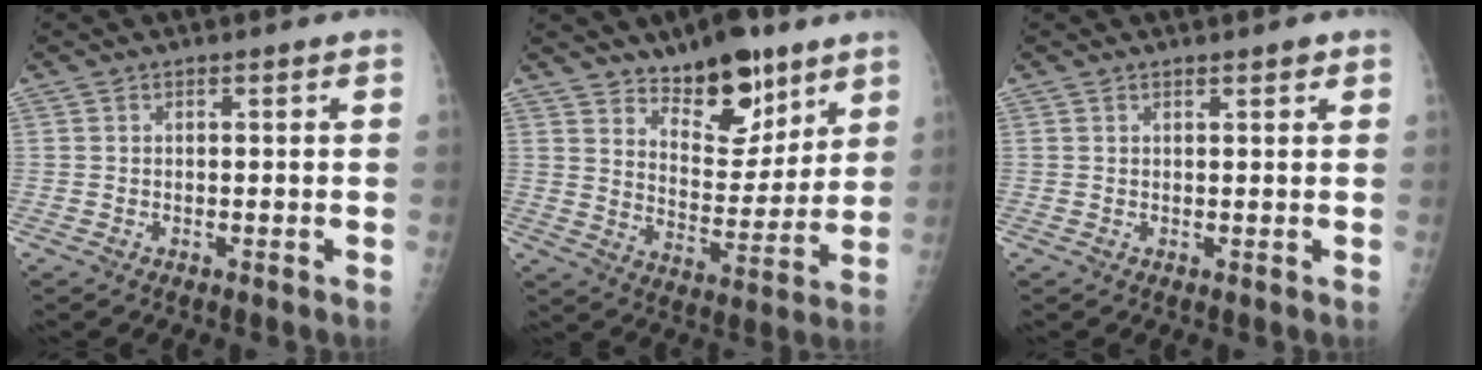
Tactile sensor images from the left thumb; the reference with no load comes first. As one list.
[{"total": 13.6, "force": [9.7, 6.2, 7.2], "torque": [-0.068, -0.075, 0.163]}, {"total": 1.2, "force": [0.9, 0.3, 0.8], "torque": [-0.010, -0.004, 0.012]}]